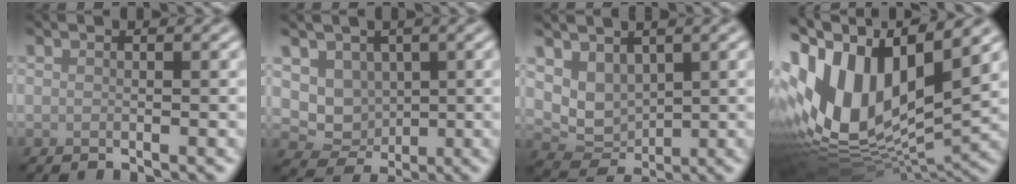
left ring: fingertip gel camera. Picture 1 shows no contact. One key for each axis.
{"total": 3.3, "fx": 0.6, "fy": 2.8, "fz": 1.6, "tx": -0.024, "ty": -0.011, "tz": 0.013}
{"total": 3.3, "fx": 1.5, "fy": 2.3, "fz": 1.8, "tx": -0.041, "ty": -0.013, "tz": 0.030}
{"total": 16.0, "fx": 3.0, "fy": 8.5, "fz": 13.3, "tx": -0.279, "ty": 0.008, "tz": 0.056}